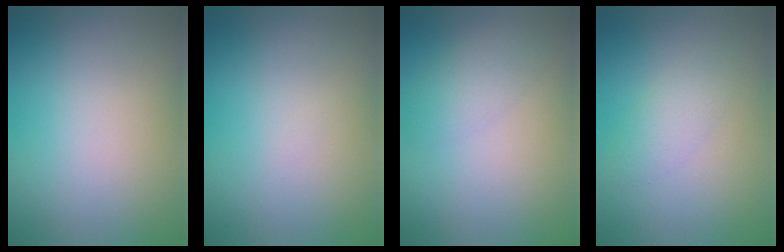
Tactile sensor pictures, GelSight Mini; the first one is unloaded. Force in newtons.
{"total": 0.0}
{"total": 1.9, "press": 1.9, "slide": 0.1}
{"total": 1.8, "press": 1.8, "slide": 0.2}